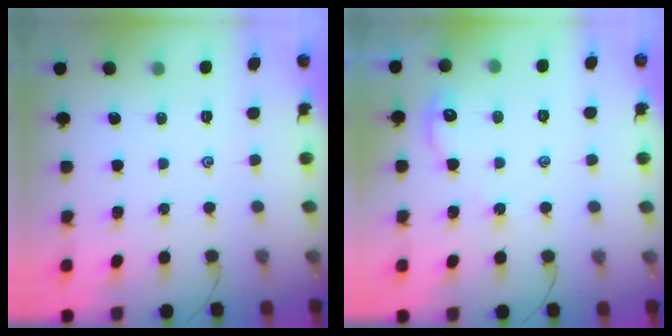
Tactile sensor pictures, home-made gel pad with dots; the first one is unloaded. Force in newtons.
{"total": 3.1, "press": 3.0, "slide": 0.5}